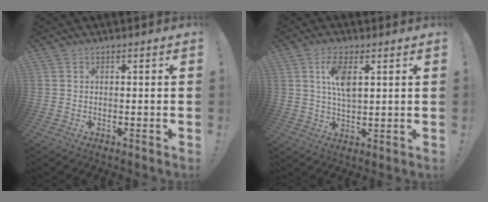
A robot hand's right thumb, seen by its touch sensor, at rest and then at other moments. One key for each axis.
{"total": 8.4, "fx": 3.0, "fy": 3.6, "fz": 7.0, "tx": -0.122, "ty": -0.001, "tz": 0.052}